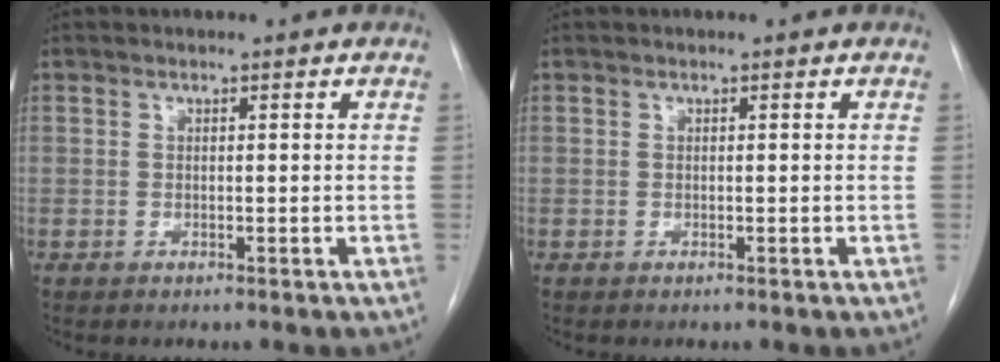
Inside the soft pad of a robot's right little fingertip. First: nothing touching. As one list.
[{"total": 0.0}]